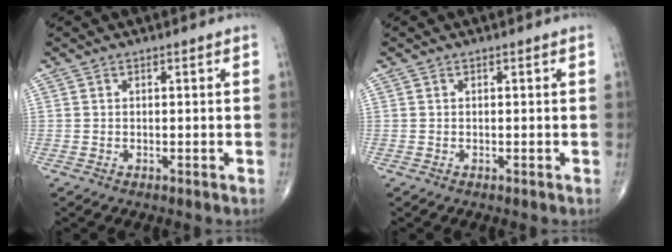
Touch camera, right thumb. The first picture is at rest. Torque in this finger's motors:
{"motor_torque": [-0.07, 0.05, -0.03, 0.01, 0.02]}